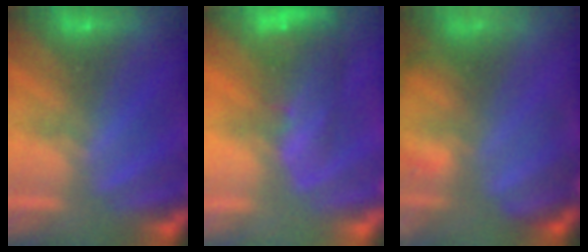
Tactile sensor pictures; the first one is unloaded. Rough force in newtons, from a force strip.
{"total": 10.9}
{"total": 7.5}